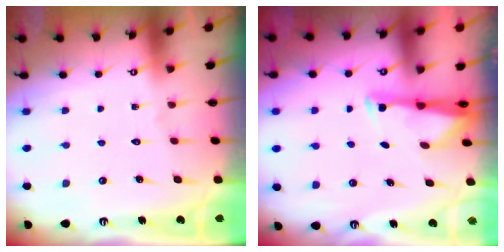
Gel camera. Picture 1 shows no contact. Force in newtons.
{"total": 2.8, "press": 2.8, "slide": 0.4}